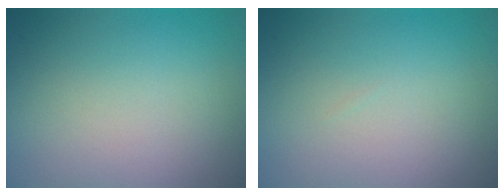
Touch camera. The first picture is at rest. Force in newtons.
{"total": 0.0}